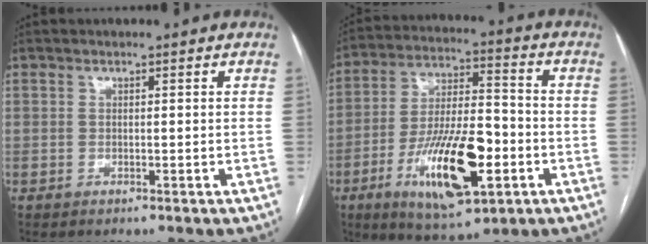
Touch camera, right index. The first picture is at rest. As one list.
[{"total": 17.5, "force": [-6.1, 5.1, 15.6], "torque": [-0.292, -0.005, -0.096]}]